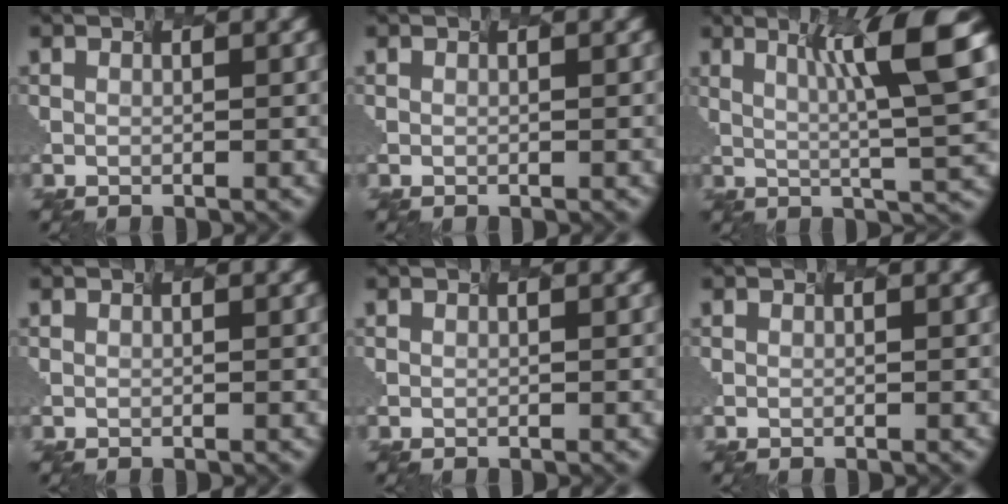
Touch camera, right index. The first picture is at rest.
{"total": 0.0}
{"total": 6.6, "force": [1.0, 0.0, 6.5], "torque": [-0.125, -0.002, 0.055]}
{"total": 0.0}
{"total": 0.0}
{"total": 0.0}